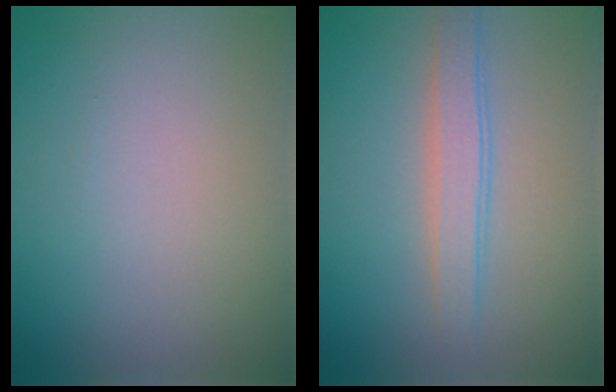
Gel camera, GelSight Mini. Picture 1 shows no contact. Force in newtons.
{"total": 2.5, "press": 2.5, "slide": 0.2}